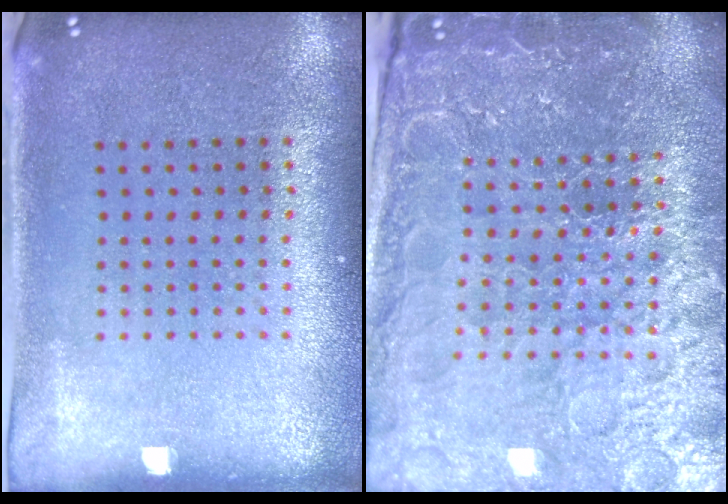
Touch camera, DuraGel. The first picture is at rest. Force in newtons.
{"total": 5.5, "press": 5.0, "slide": 2.3}